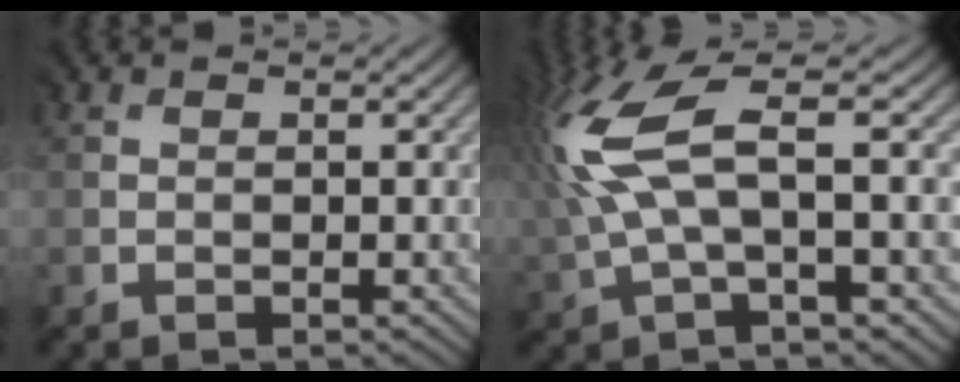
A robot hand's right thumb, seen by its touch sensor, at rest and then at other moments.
{"total": 8.6, "force": [0.9, 2.5, 8.2], "torque": [-0.202, 0.016, 0.019]}